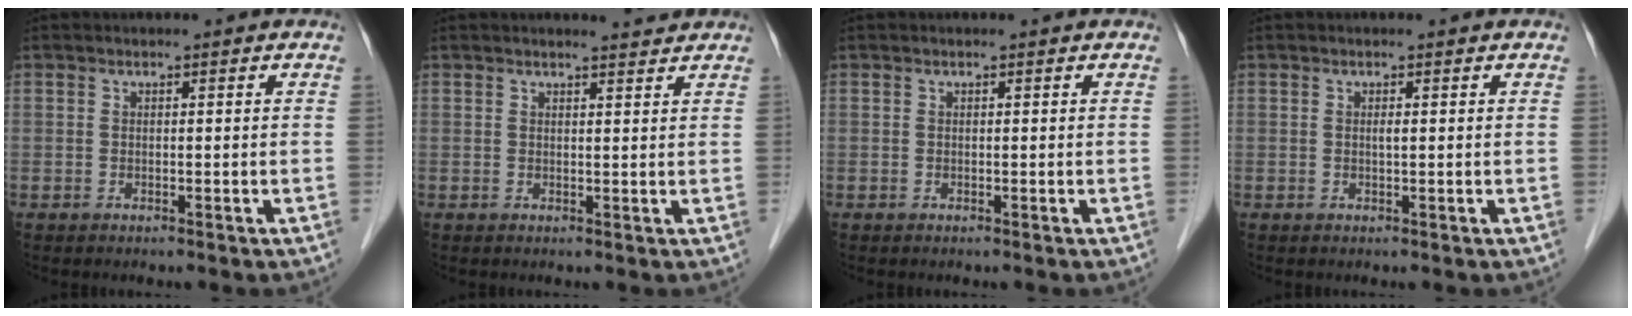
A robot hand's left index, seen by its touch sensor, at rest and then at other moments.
{"total": 2.0, "force": [2.0, -0.1, 0.1], "torque": [-0.006, -0.006, 0.024]}
{"total": 0.0}
{"total": 0.5, "force": [0.0, 0.0, 0.5], "torque": [-0.012, -0.004, -0.001]}